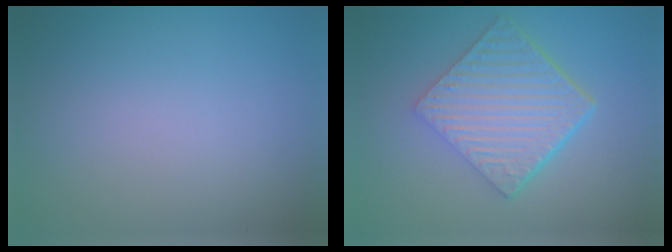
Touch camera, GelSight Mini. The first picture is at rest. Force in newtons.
{"total": 7.0, "press": 4.7, "slide": 5.2}